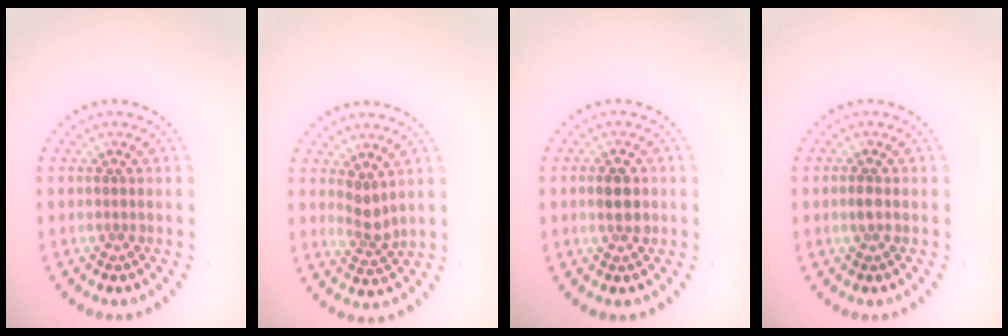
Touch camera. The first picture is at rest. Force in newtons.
{"total": 2.0, "press": 1.6, "slide": 1.2}
{"total": 2.6, "press": 2.6, "slide": 0.1}
{"total": 0.8, "press": 0.8, "slide": 0.0}